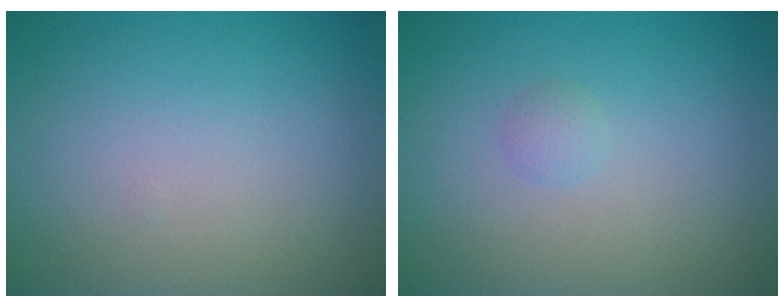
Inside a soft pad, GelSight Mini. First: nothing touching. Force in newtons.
{"total": 0.8, "press": 0.8, "slide": 0.1}